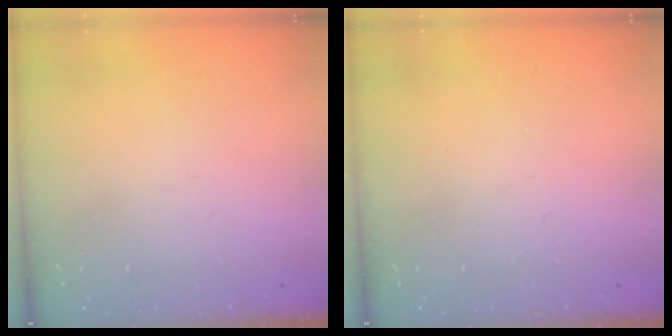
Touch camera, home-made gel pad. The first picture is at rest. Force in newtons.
{"total": 3.6, "press": 3.5, "slide": 0.4}